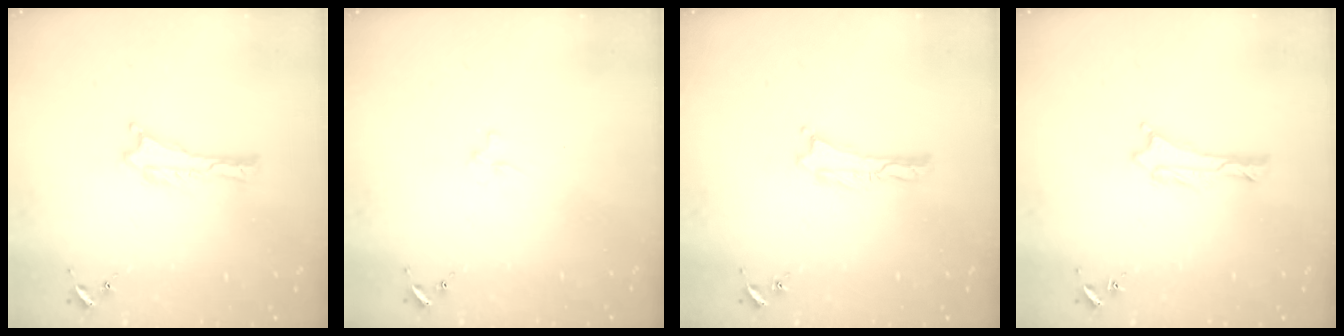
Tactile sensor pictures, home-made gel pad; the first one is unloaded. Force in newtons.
{"total": 1.8, "press": 1.8, "slide": 0.3}
{"total": 0.0}
{"total": 0.8, "press": 0.8, "slide": 0.2}